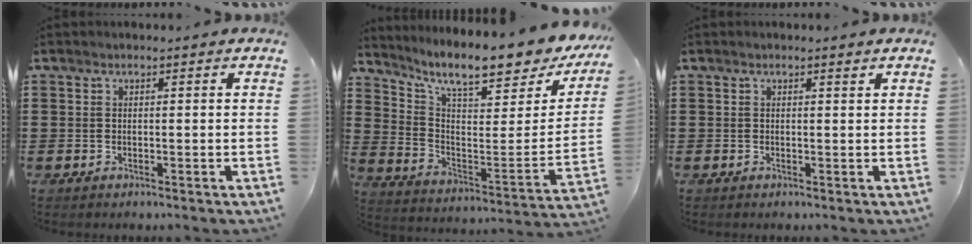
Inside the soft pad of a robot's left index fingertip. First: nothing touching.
{"total": 10.0, "force": [8.2, 1.0, 5.6], "torque": [-0.119, -0.071, 0.130]}
{"total": 0.8, "force": [0.5, 0.0, 0.6], "torque": [-0.011, 0.000, 0.010]}